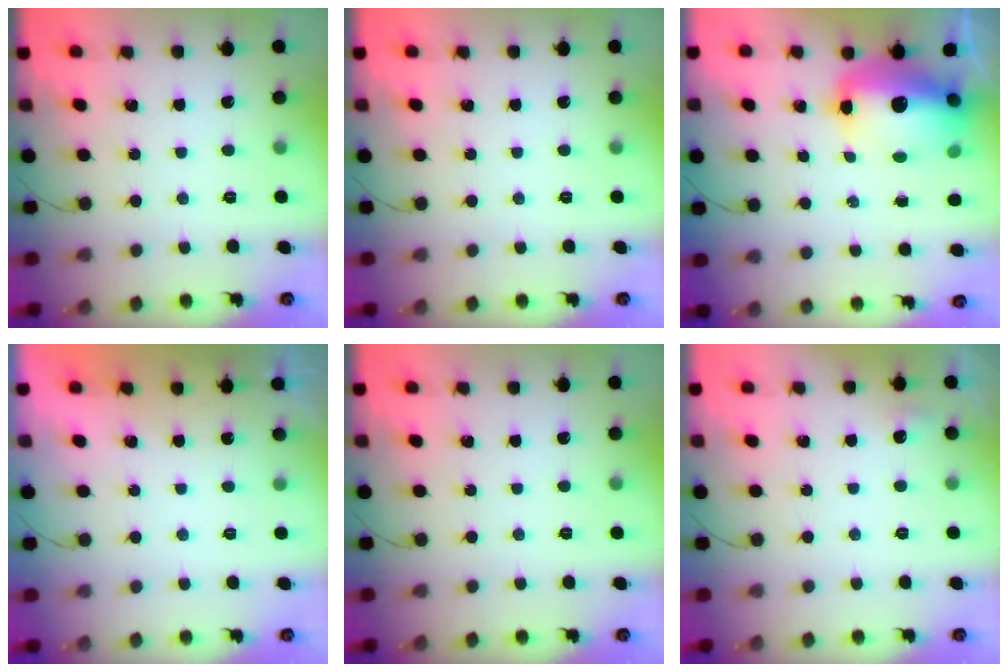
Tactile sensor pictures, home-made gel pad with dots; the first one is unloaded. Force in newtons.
{"total": 0.0}
{"total": 15.9, "press": 15.4, "slide": 3.8}
{"total": 0.0}
{"total": 0.0}
{"total": 3.8, "press": 3.6, "slide": 1.4}